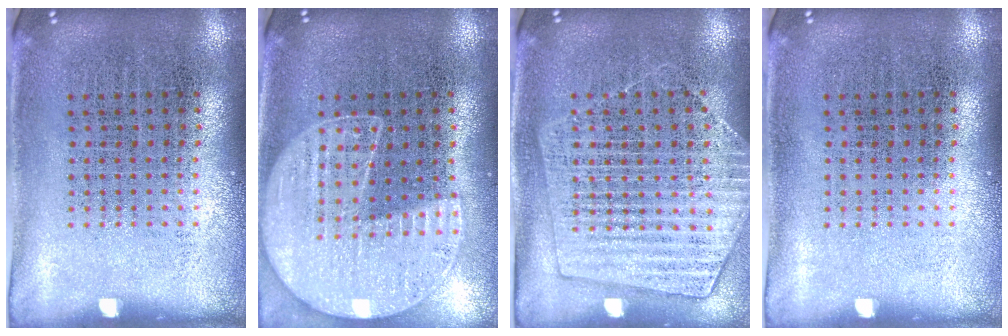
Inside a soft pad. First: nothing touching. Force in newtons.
{"total": 1.3, "press": 1.2, "slide": 0.3}
{"total": 1.5, "press": 1.5, "slide": 0.2}
{"total": 0.0}